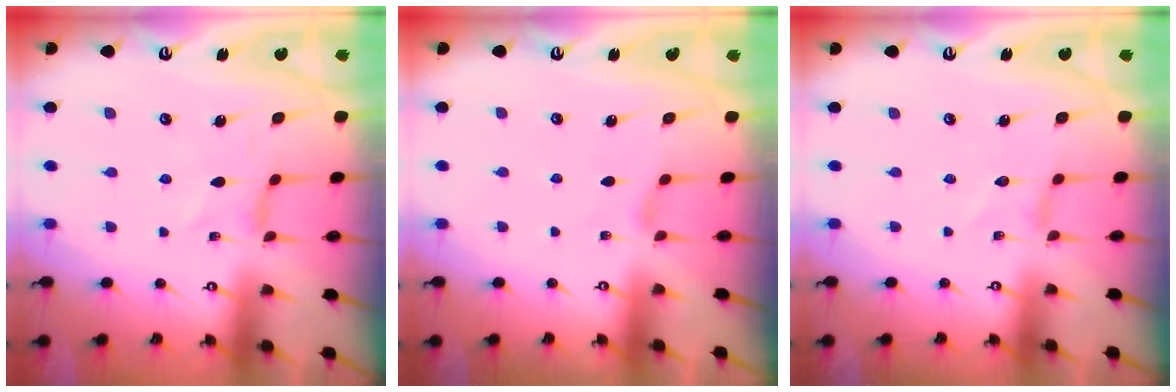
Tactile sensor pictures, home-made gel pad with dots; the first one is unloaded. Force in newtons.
{"total": 1.7, "press": 1.6, "slide": 0.4}
{"total": 0.0}